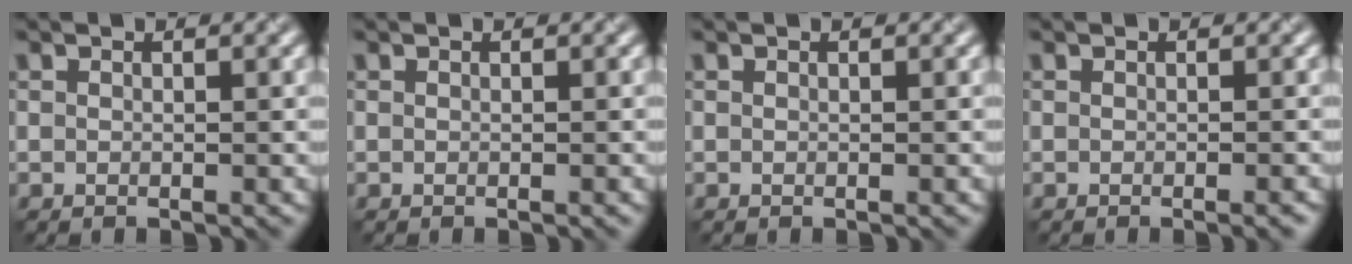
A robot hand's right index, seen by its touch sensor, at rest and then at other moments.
{"total": 0.0}
{"total": 0.0}
{"total": 1.0, "force": [-0.4, 0.2, 0.8], "torque": [-0.009, -0.002, -0.008]}